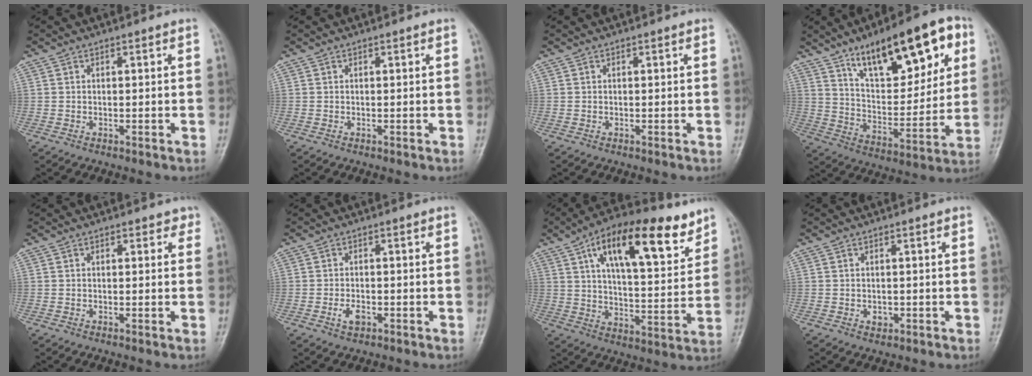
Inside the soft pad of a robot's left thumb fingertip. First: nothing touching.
{"total": 0.0}
{"total": 0.0}
{"total": 22.5, "force": [11.6, 9.1, 17.0], "torque": [-0.206, -0.032, 0.188]}
{"total": 1.7, "force": [0.9, 1.1, 0.9], "torque": [0.006, 0.000, 0.005]}
{"total": 2.7, "force": [-1.1, 1.6, 1.9], "torque": [-0.036, 0.004, -0.020]}
{"total": 20.5, "force": [11.0, 8.0, 15.4], "torque": [-0.207, -0.031, 0.175]}
{"total": 1.6, "force": [-0.4, 1.2, 0.9], "torque": [-0.005, 0.002, -0.004]}